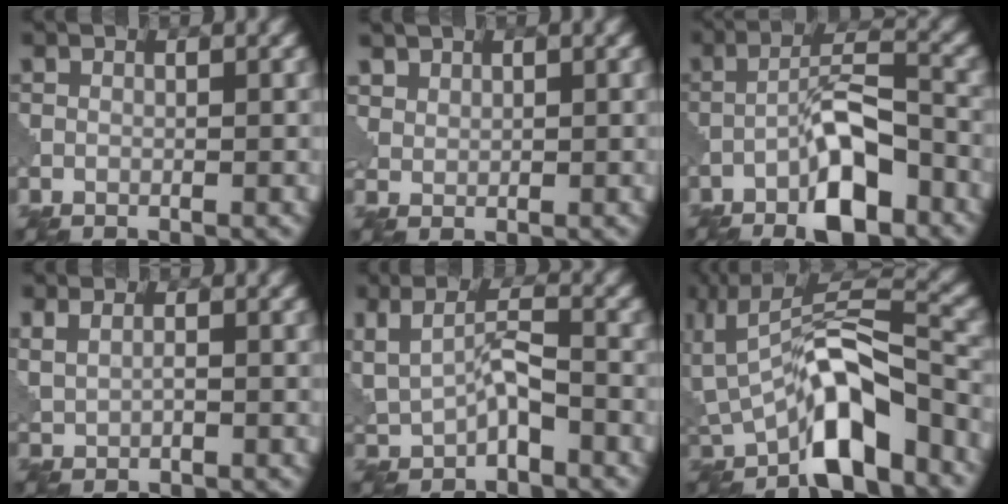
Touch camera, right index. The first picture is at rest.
{"total": 2.1, "force": [1.6, 1.3, 0.4], "torque": [-0.017, -0.008, 0.045]}
{"total": 7.4, "force": [-4.3, 2.2, 5.6], "torque": [-0.091, 0.013, -0.076]}
{"total": 1.9, "force": [0.9, 1.1, 1.3], "torque": [-0.032, 0.000, 0.021]}
{"total": 3.7, "force": [-0.2, 1.6, 3.4], "torque": [-0.073, -0.003, -0.003]}
{"total": 9.0, "force": [-4.0, 3.7, 7.1], "torque": [-0.106, 0.017, -0.082]}